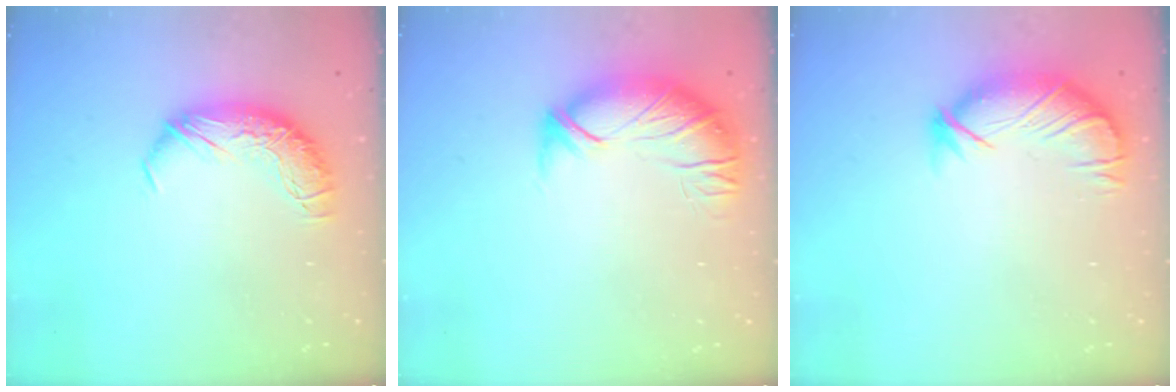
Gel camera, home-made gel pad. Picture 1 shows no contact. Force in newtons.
{"total": 2.9, "press": 1.4, "slide": 2.5}
{"total": 3.9, "press": 3.3, "slide": 2.0}